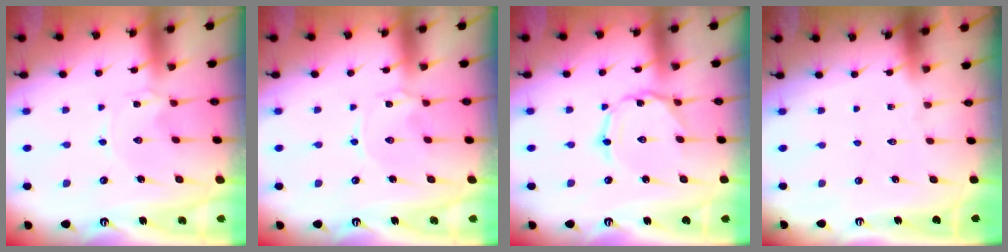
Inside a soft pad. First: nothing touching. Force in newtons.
{"total": 0.8, "press": 0.7, "slide": 0.3}
{"total": 2.3, "press": 2.3, "slide": 0.3}
{"total": 0.0}